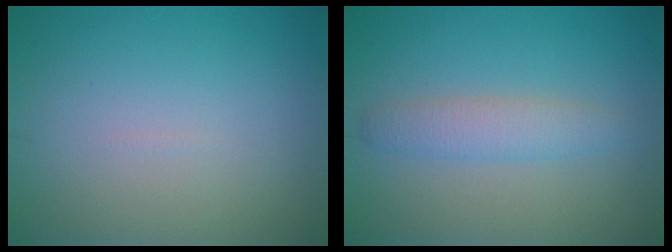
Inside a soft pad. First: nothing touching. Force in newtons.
{"total": 2.5, "press": 2.5, "slide": 0.2}